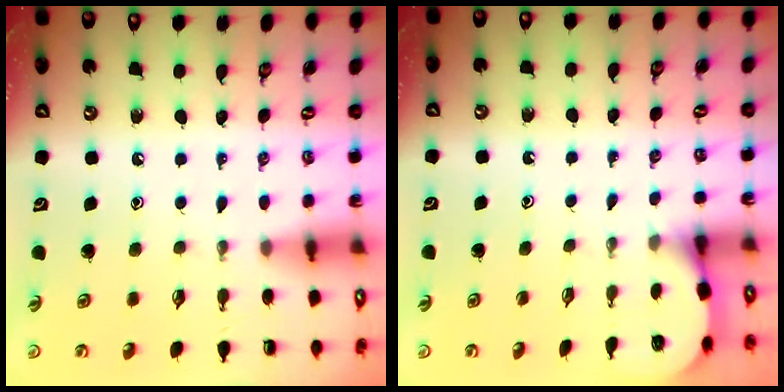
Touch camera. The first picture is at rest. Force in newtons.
{"total": 2.3, "press": 2.3, "slide": 0.2}